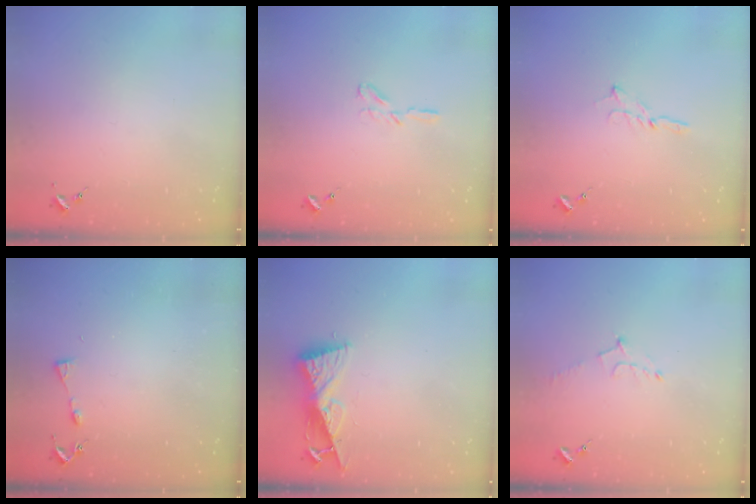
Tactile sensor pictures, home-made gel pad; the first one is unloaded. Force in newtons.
{"total": 3.8, "press": 3.8, "slide": 0.3}
{"total": 2.0, "press": 2.0, "slide": 0.2}
{"total": 3.7, "press": 3.7, "slide": 0.5}
{"total": 8.2, "press": 8.2, "slide": 0.7}
{"total": 5.6, "press": 5.5, "slide": 1.0}